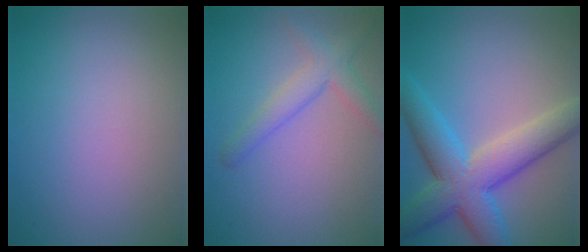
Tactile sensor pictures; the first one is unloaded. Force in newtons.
{"total": 3.0, "press": 3.0, "slide": 0.2}
{"total": 8.3, "press": 8.3, "slide": 0.4}